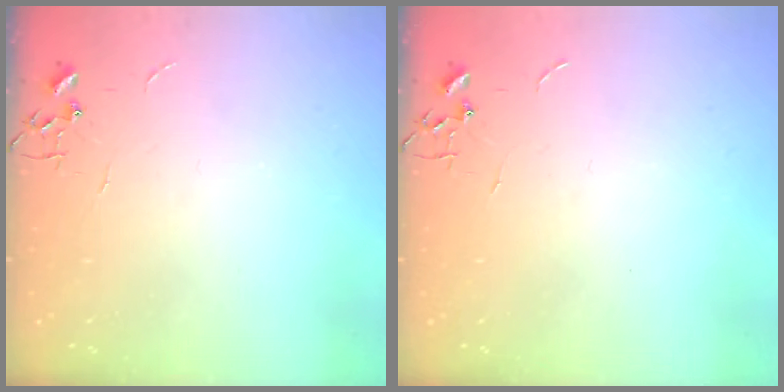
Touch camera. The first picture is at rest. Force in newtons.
{"total": 0.0}